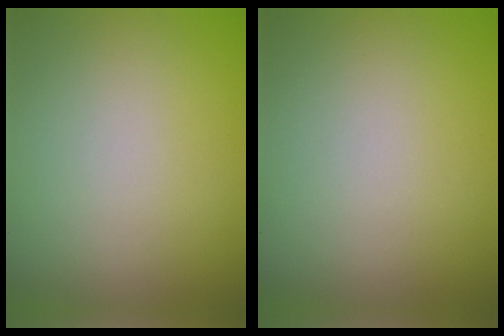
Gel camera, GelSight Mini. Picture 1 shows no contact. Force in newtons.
{"total": 0.0}